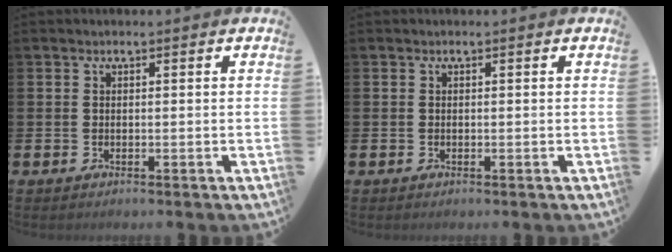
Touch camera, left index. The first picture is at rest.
{"total": 0.7, "force": [-0.7, 0.1, 0.0], "torque": [-0.002, 0.005, -0.013]}